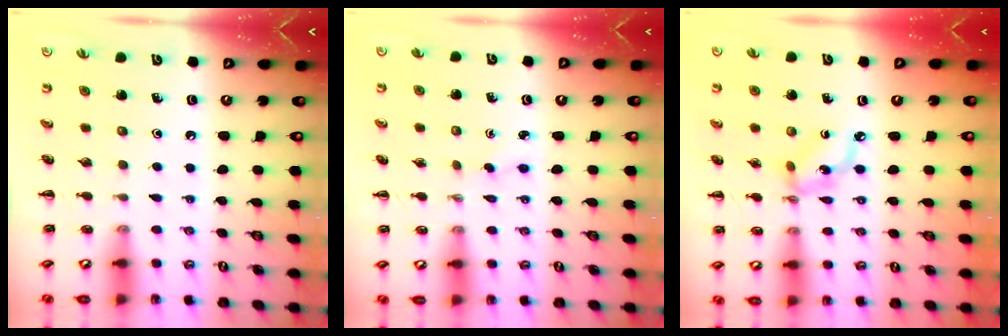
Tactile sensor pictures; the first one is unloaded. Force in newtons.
{"total": 2.8, "press": 2.7, "slide": 0.8}
{"total": 6.0, "press": 5.8, "slide": 1.5}